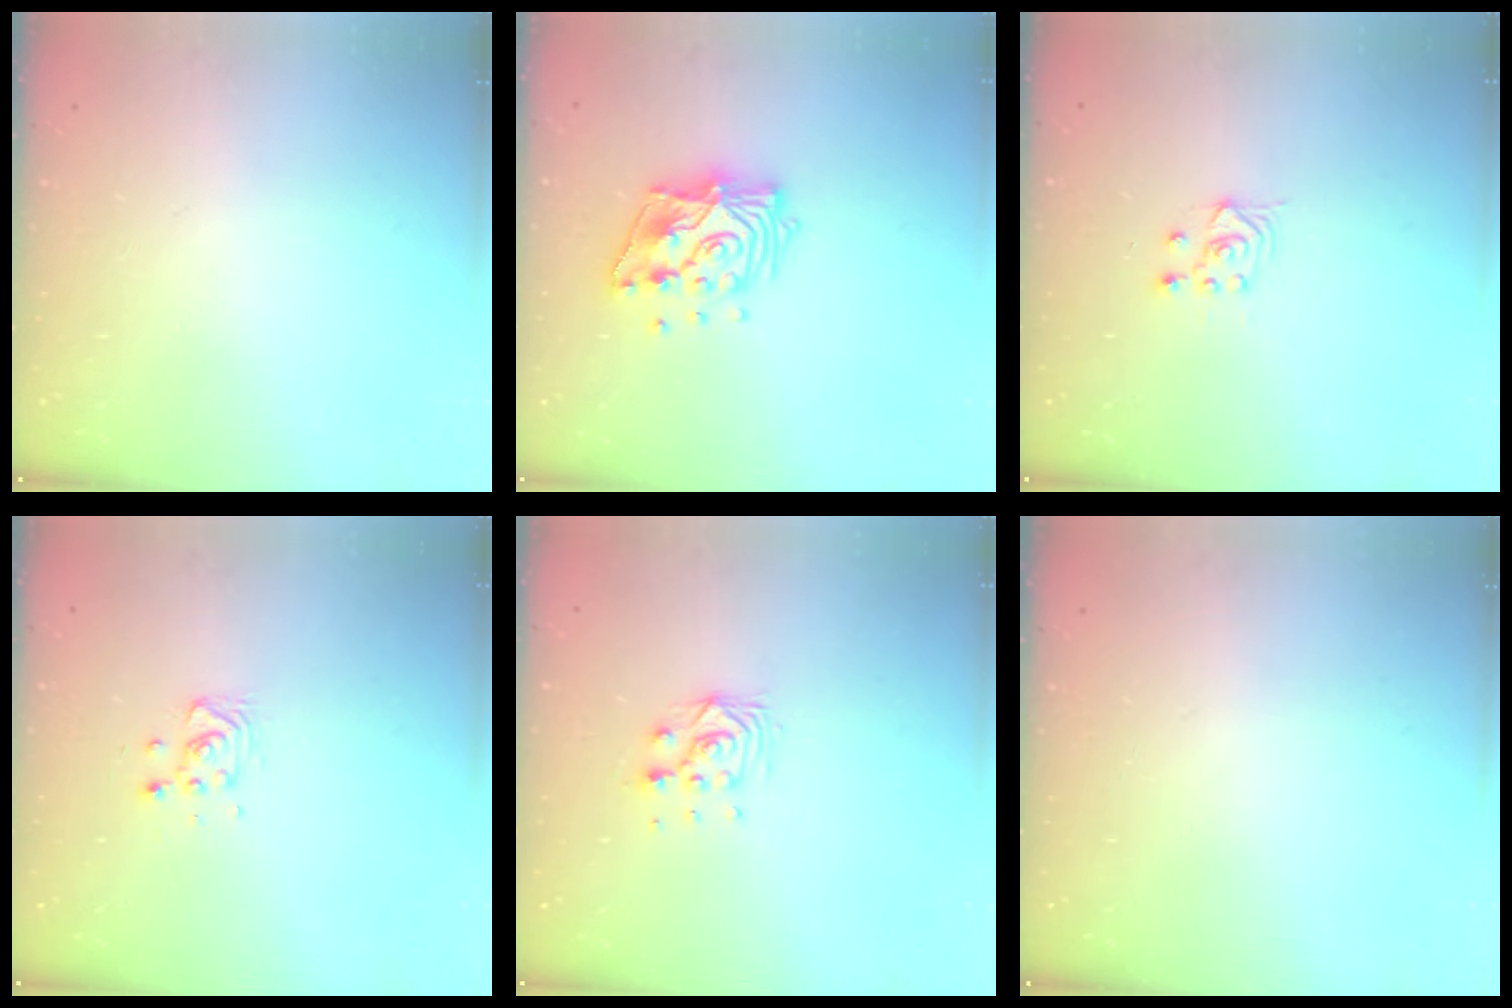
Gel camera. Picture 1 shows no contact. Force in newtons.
{"total": 13.9, "press": 13.8, "slide": 1.5}
{"total": 3.3, "press": 2.9, "slide": 1.5}
{"total": 6.2, "press": 6.0, "slide": 1.6}
{"total": 7.3, "press": 7.2, "slide": 0.6}
{"total": 0.0}